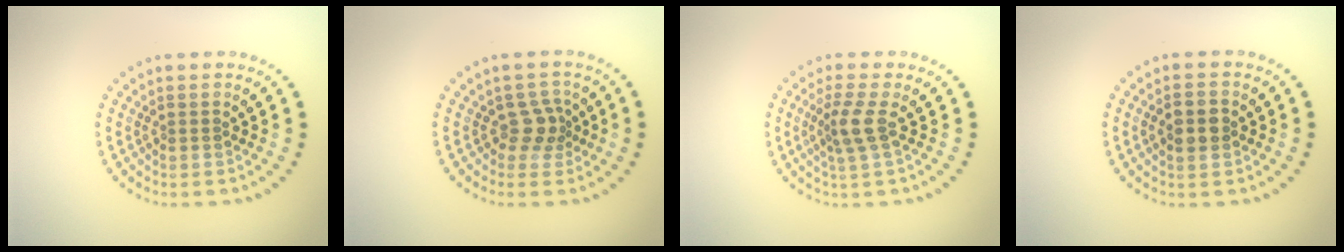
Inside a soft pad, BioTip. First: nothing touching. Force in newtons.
{"total": 2.0, "press": 1.6, "slide": 1.3}
{"total": 2.4, "press": 1.8, "slide": 1.6}
{"total": 2.3, "press": 2.3, "slide": 0.1}